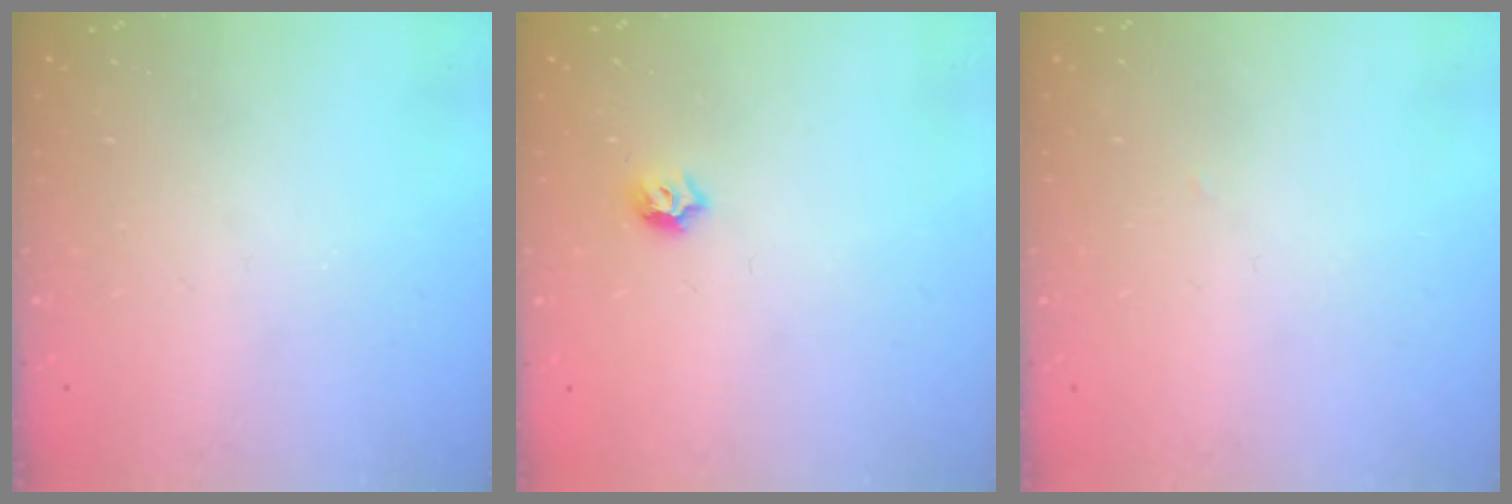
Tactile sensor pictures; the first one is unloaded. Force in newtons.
{"total": 4.0, "press": 3.9, "slide": 0.8}
{"total": 1.1, "press": 1.1, "slide": 0.1}